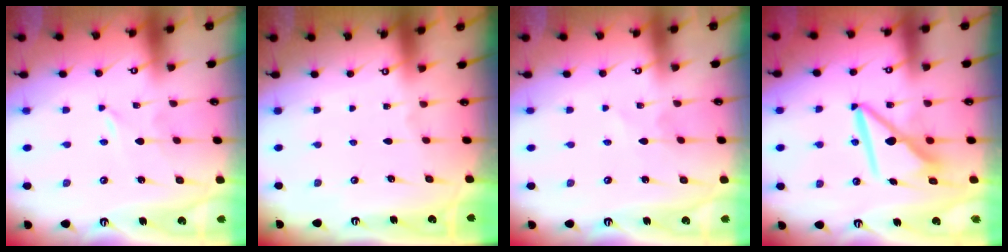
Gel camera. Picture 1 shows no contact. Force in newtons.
{"total": 0.0}
{"total": 0.8, "press": 0.8, "slide": 0.1}
{"total": 9.3, "press": 9.3, "slide": 0.9}